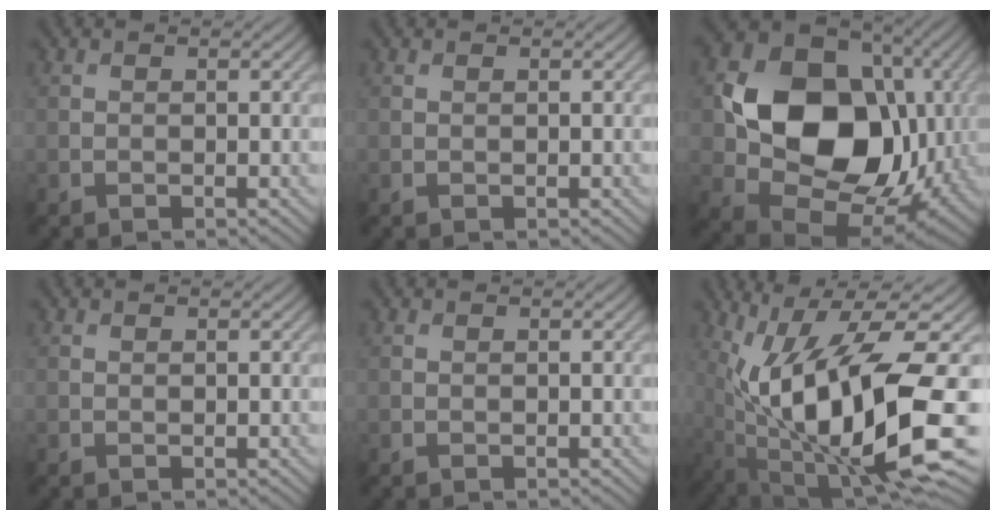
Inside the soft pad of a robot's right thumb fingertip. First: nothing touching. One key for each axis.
{"total": 0.0}
{"total": 16.8, "fx": 0.9, "fy": 13.0, "fz": 10.7, "tx": -0.186, "ty": -0.023, "tz": 0.019}
{"total": 0.0}
{"total": 0.0}
{"total": 16.7, "fx": -0.7, "fy": 5.5, "fz": 15.8, "tx": -0.279, "ty": -0.002, "tz": -0.005}